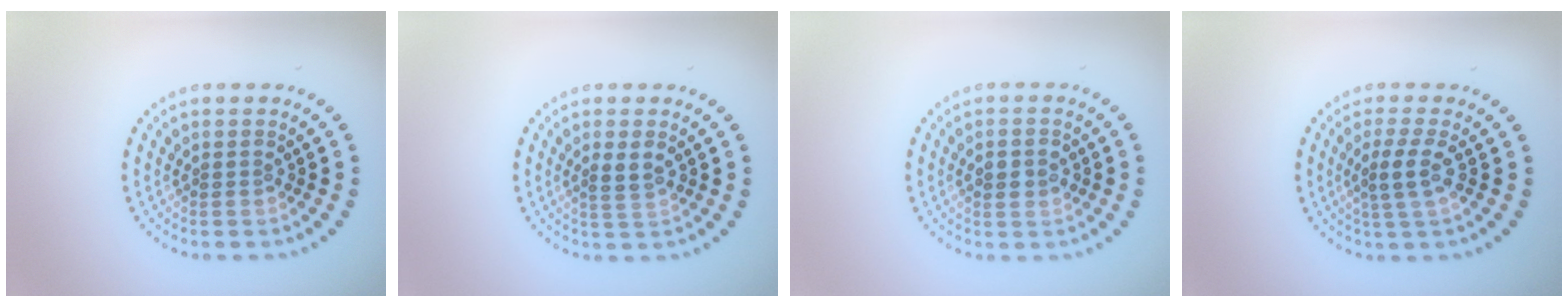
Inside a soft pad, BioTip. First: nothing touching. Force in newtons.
{"total": 1.8, "press": 1.7, "slide": 0.5}
{"total": 2.0, "press": 2.0, "slide": 0.1}
{"total": 2.3, "press": 2.0, "slide": 1.1}